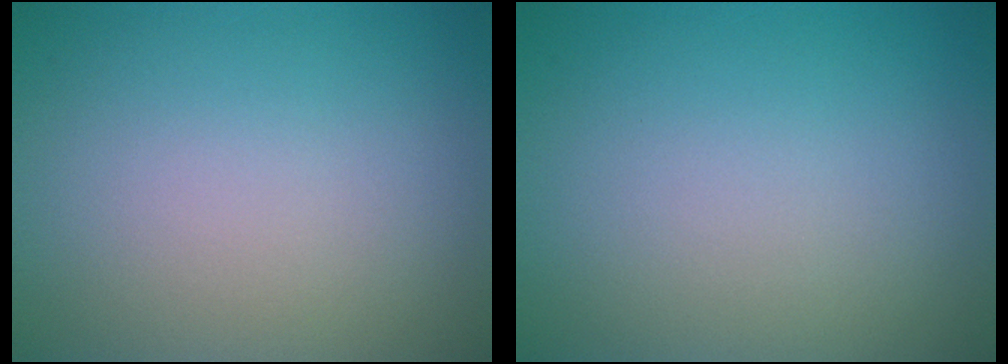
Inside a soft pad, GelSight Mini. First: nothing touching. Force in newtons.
{"total": 0.0}